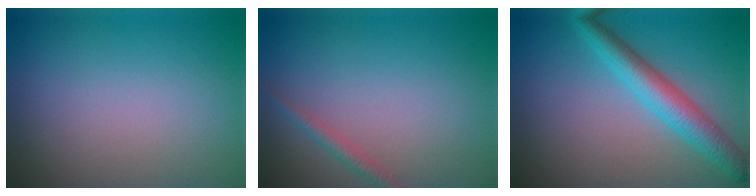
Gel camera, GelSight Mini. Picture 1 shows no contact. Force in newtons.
{"total": 1.3, "press": 1.3, "slide": 0.0}
{"total": 4.4, "press": 4.3, "slide": 0.1}